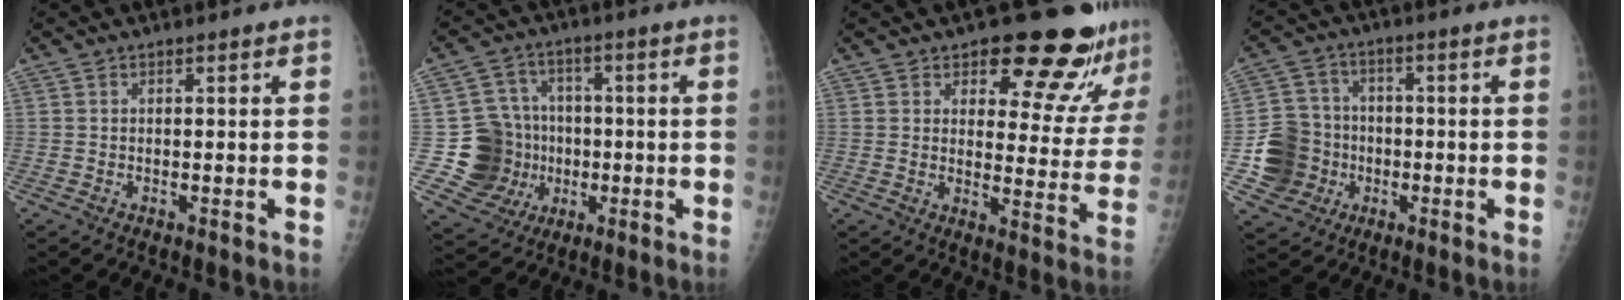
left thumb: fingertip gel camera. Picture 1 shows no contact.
{"total": 11.7, "force": [-1.1, 11.3, 2.8], "torque": [-0.007, 0.018, -0.011]}
{"total": 14.7, "force": [11.8, 5.5, 6.9], "torque": [-0.031, -0.086, 0.138]}
{"total": 10.6, "force": [-2.3, 9.9, 3.0], "torque": [-0.025, 0.016, -0.039]}